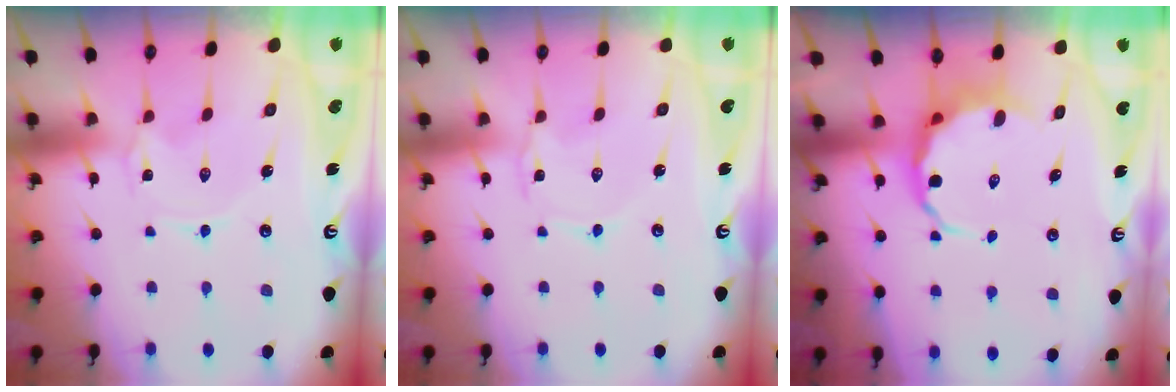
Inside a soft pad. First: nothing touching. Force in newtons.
{"total": 1.8, "press": 1.8, "slide": 0.3}
{"total": 5.8, "press": 5.3, "slide": 2.2}